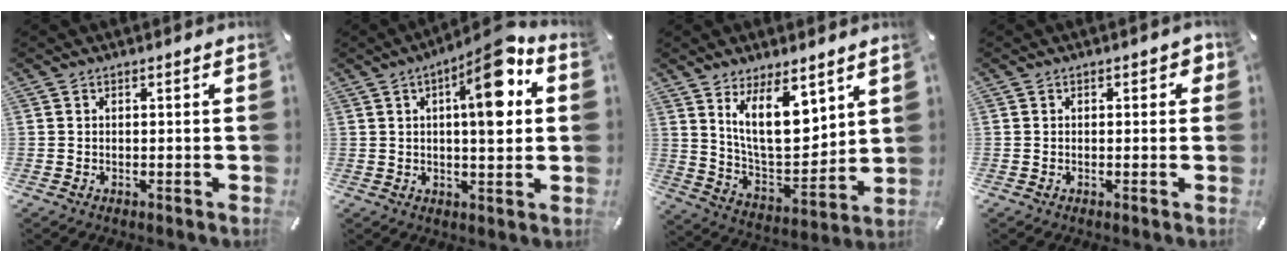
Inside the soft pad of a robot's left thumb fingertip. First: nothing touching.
{"total": 14.8, "force": [4.5, 4.8, 13.2], "torque": [-0.182, -0.016, 0.064]}
{"total": 16.1, "force": [8.8, 7.6, 11.2], "torque": [-0.212, -0.052, 0.155]}
{"total": 1.8, "force": [0.2, 1.1, 1.4], "torque": [-0.010, 0.000, -0.001]}